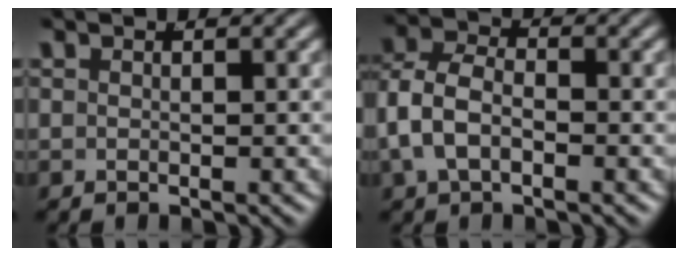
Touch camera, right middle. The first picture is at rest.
{"total": 5.6, "force": [-0.2, 4.5, 3.3], "torque": [-0.084, -0.002, -0.008]}